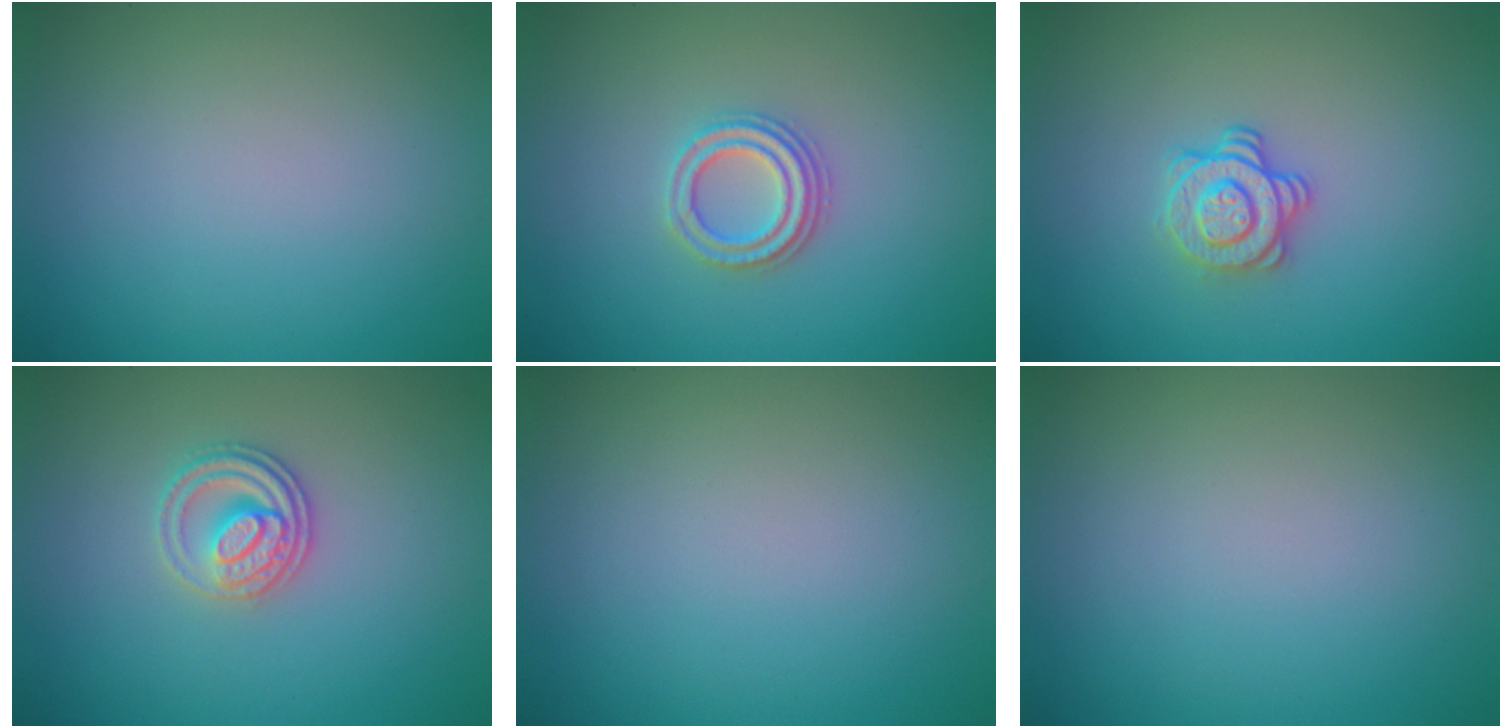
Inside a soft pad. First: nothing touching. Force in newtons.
{"total": 2.7, "press": 2.5, "slide": 1.2}
{"total": 3.0, "press": 2.6, "slide": 1.4}
{"total": 2.7, "press": 2.5, "slide": 0.9}
{"total": 0.0}
{"total": 0.0}